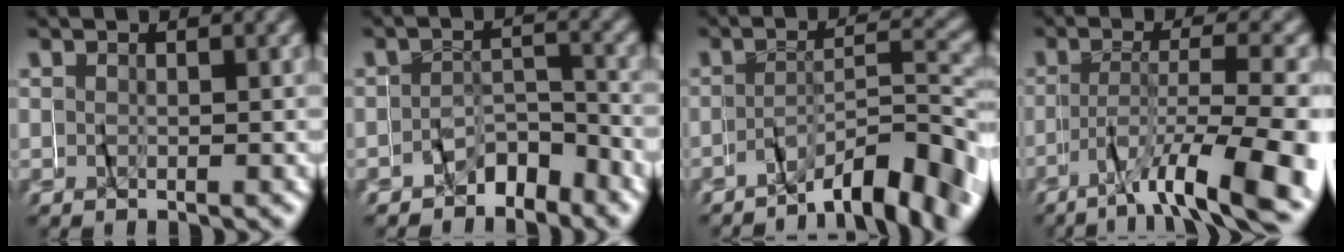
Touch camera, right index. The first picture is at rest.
{"total": 3.9, "force": [-3.8, 0.5, -0.9], "torque": [0.013, -0.004, -0.068]}
{"total": 7.7, "force": [-6.5, 1.0, 4.1], "torque": [-0.061, -0.005, -0.101]}
{"total": 8.4, "force": [-5.8, -0.1, 6.0], "torque": [-0.096, -0.010, -0.086]}